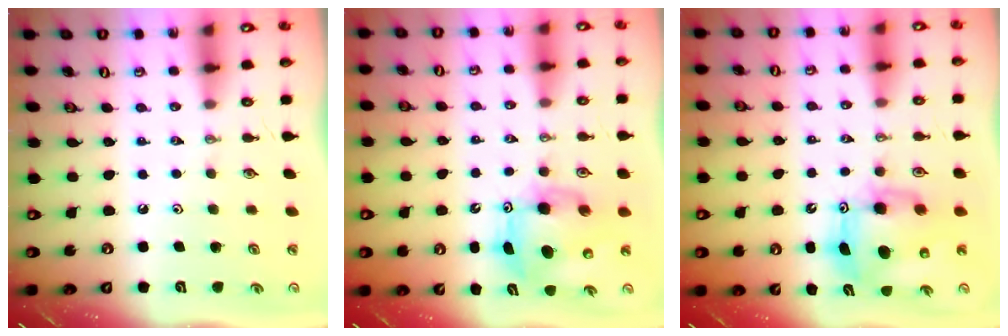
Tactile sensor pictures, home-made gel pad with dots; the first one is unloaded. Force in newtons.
{"total": 8.6, "press": 8.5, "slide": 1.5}
{"total": 9.7, "press": 9.7, "slide": 0.9}